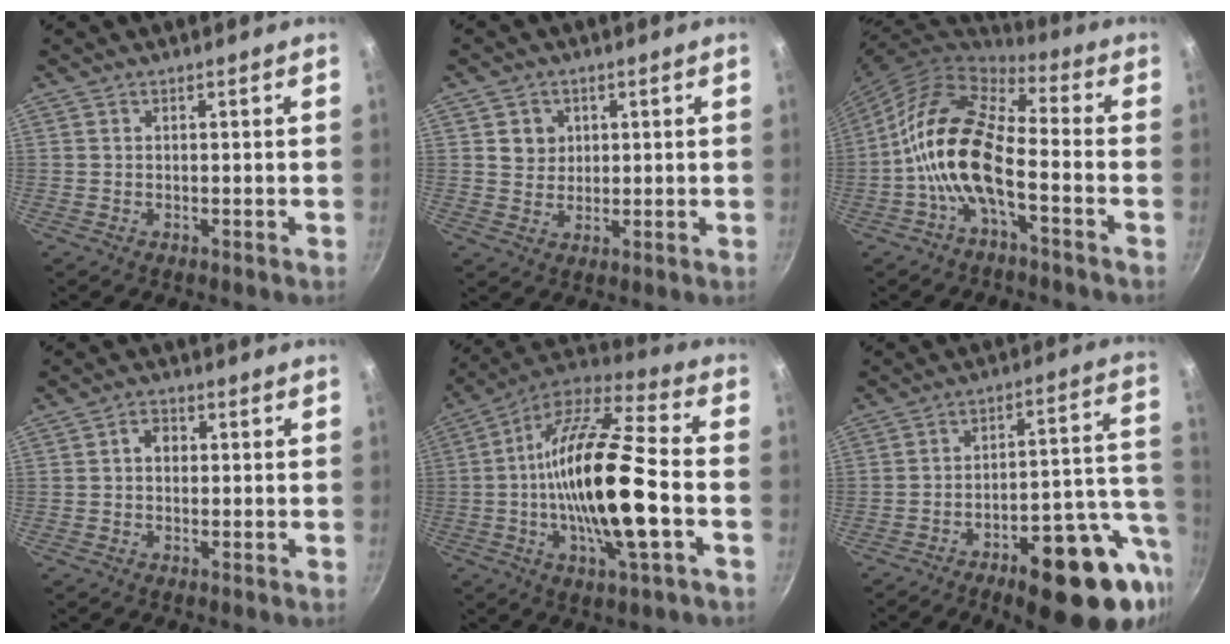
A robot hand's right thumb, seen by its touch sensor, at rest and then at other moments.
{"total": 4.2, "force": [1.3, 3.9, 1.2], "torque": [0.003, 0.001, 0.022]}
{"total": 14.7, "force": [-4.1, 6.6, 12.5], "torque": [-0.233, 0.042, -0.093]}
{"total": 3.2, "force": [0.3, 2.6, 1.9], "torque": [-0.017, 0.006, 0.000]}
{"total": 22.8, "force": [-3.5, 6.5, 21.6], "torque": [-0.396, 0.023, -0.078]}
{"total": 21.2, "force": [-9.1, 7.7, 17.5], "torque": [-0.197, 0.042, -0.126]}